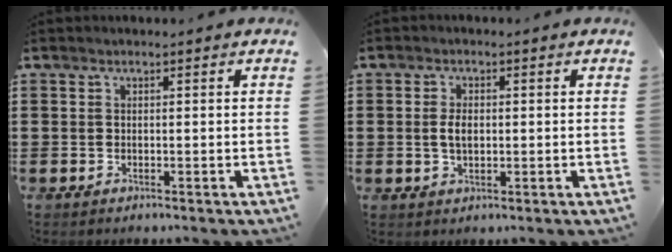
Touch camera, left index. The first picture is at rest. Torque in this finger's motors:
{"motor_torque": [0.08, -0.01, 0.12, 0.03]}